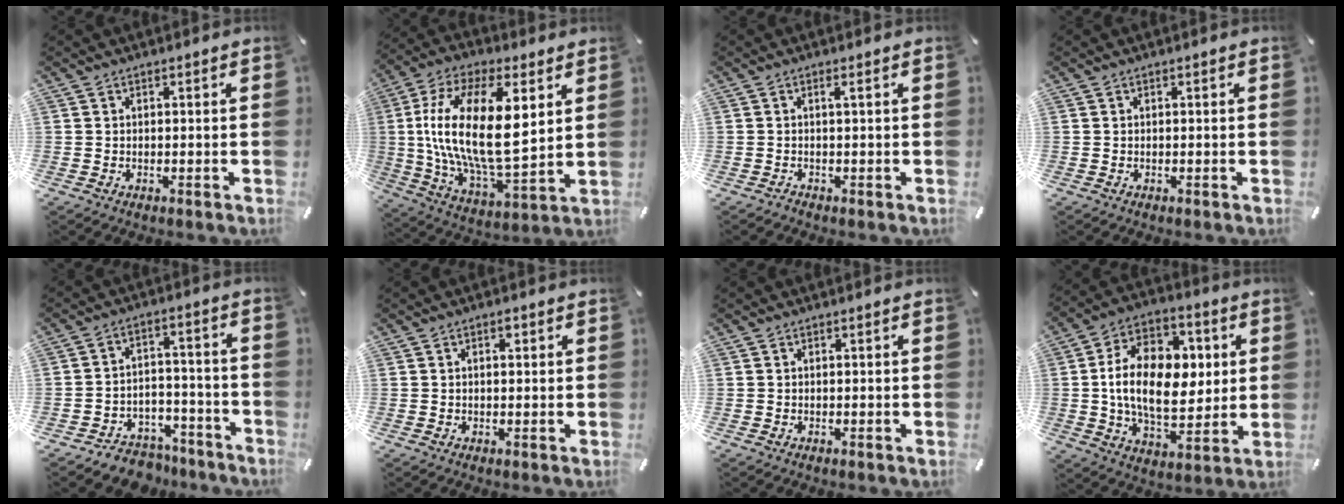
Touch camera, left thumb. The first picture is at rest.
{"total": 23.0, "force": [4.2, 10.6, 20.0], "torque": [-0.396, -0.008, 0.067]}
{"total": 1.1, "force": [0.0, 0.0, 1.1], "torque": [-0.019, -0.001, -0.002]}
{"total": 0.0}
{"total": 7.8, "force": [-6.0, 4.7, 1.6], "torque": [-0.007, 0.046, -0.106]}
{"total": 1.7, "force": [0.5, 0.9, 1.3], "torque": [-0.020, 0.002, 0.006]}
{"total": 0.0}
{"total": 18.6, "force": [1.5, 11.8, 14.3], "torque": [-0.261, 0.006, 0.020]}